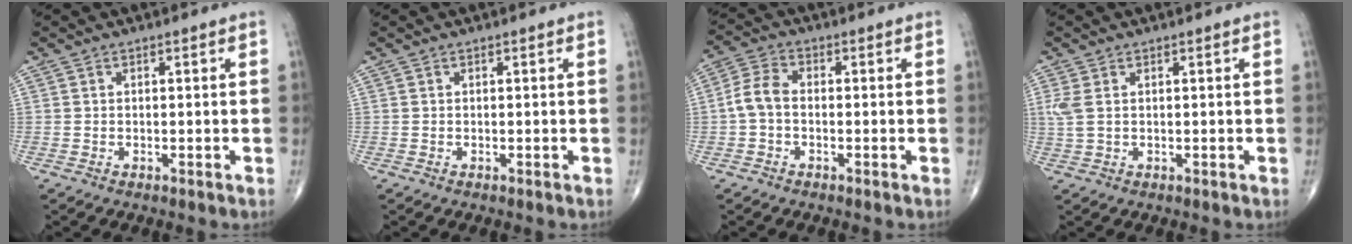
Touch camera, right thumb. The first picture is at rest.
{"total": 0.0}
{"total": 5.0, "force": [-0.8, 3.2, 3.8], "torque": [-0.077, 0.016, -0.026]}
{"total": 2.9, "force": [0.7, 1.6, 2.4], "torque": [-0.073, 0.010, 0.022]}